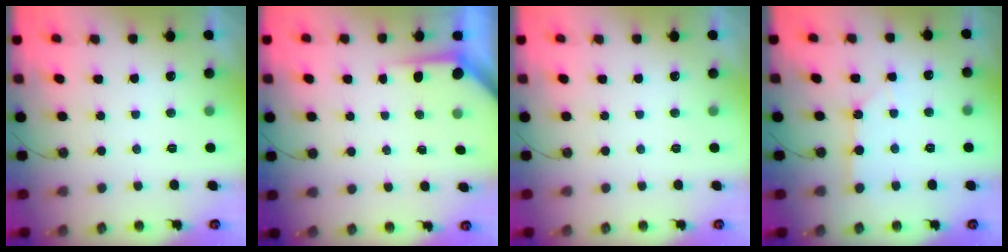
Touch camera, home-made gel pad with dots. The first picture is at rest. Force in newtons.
{"total": 3.7, "press": 3.6, "slide": 0.4}
{"total": 0.0}
{"total": 2.2, "press": 2.2, "slide": 0.4}